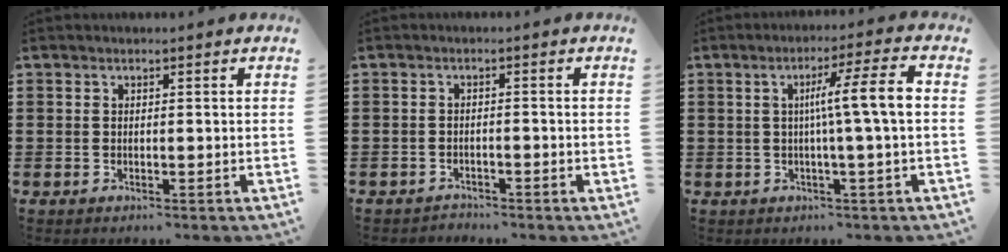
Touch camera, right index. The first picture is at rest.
{"total": 1.4, "force": [-1.3, 0.4, 0.0], "torque": [-0.007, 0.001, -0.028]}
{"total": 7.7, "force": [0.3, -0.4, 7.7], "torque": [-0.131, -0.003, -0.008]}